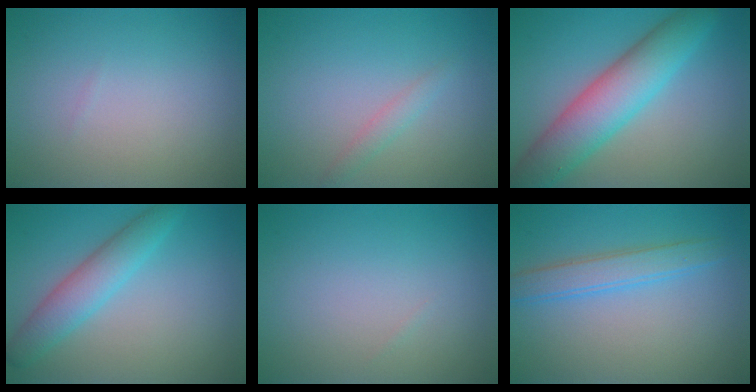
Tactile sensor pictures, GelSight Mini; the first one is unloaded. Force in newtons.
{"total": 1.1, "press": 1.1, "slide": 0.1}
{"total": 7.4, "press": 7.4, "slide": 0.2}
{"total": 3.8, "press": 3.8, "slide": 0.0}
{"total": 0.0}
{"total": 3.0, "press": 2.9, "slide": 0.2}